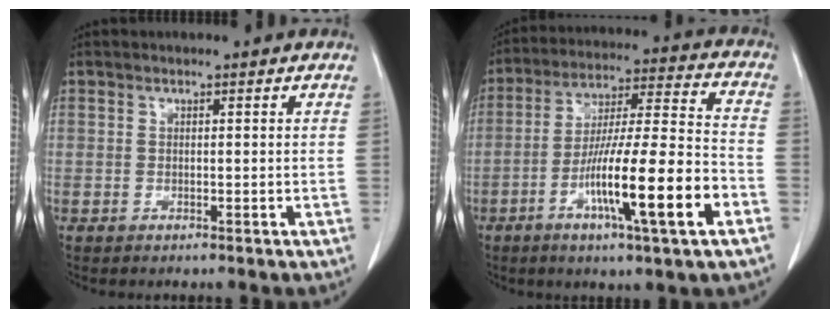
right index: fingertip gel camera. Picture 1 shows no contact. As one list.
[{"total": 17.4, "force": [-6.8, 0.6, 16.0], "torque": [-0.277, -0.008, -0.114]}]